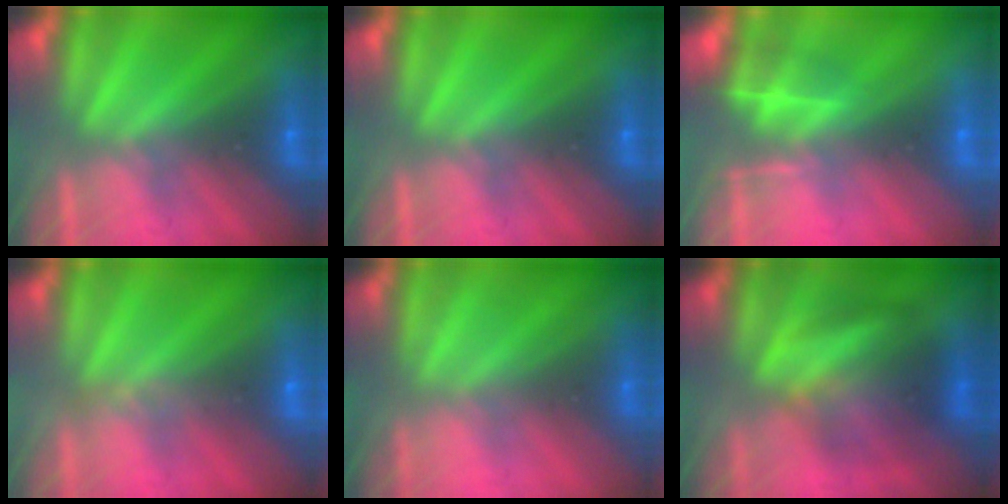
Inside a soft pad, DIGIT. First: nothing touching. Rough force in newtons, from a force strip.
{"total": 0.0}
{"total": 5.1}
{"total": 3.8}
{"total": 2.4}
{"total": 4.6}